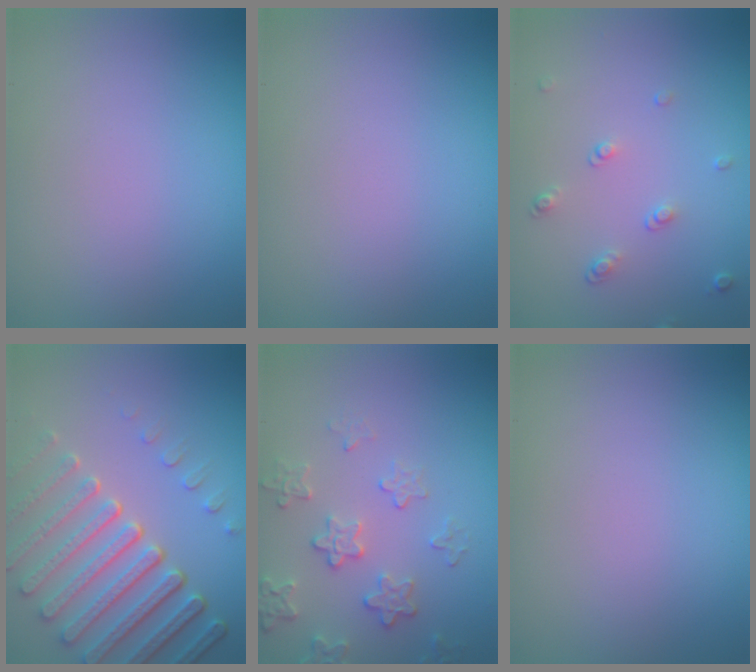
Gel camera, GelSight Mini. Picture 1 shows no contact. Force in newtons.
{"total": 0.0}
{"total": 1.5, "press": 1.0, "slide": 1.1}
{"total": 7.7, "press": 5.7, "slide": 5.2}
{"total": 3.1, "press": 2.9, "slide": 1.2}
{"total": 0.0}